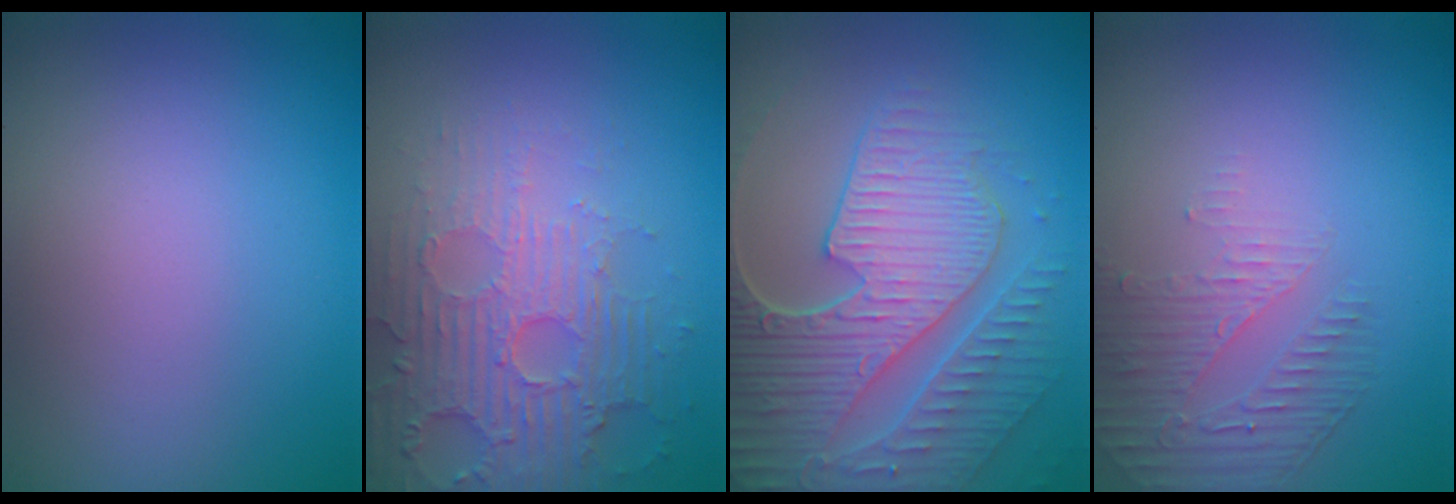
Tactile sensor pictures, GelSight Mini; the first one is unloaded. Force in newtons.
{"total": 4.2, "press": 4.1, "slide": 1.2}
{"total": 9.1, "press": 6.5, "slide": 6.4}
{"total": 1.8, "press": 1.1, "slide": 1.5}